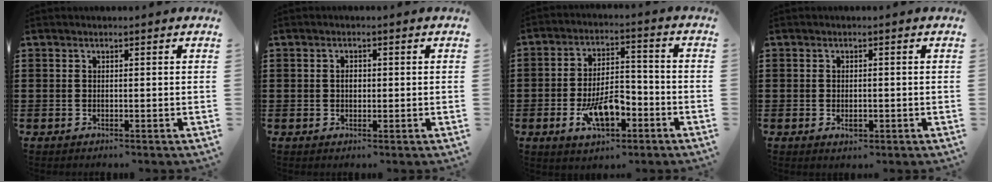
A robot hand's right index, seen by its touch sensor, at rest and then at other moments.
{"total": 1.5, "force": [0.1, 0.9, 1.2], "torque": [-0.024, 0.005, 0.001]}
{"total": 9.0, "force": [-3.8, 4.0, 7.1], "torque": [-0.122, 0.002, -0.064]}
{"total": 1.5, "force": [-0.4, 0.8, 1.2], "torque": [-0.024, -0.001, -0.007]}